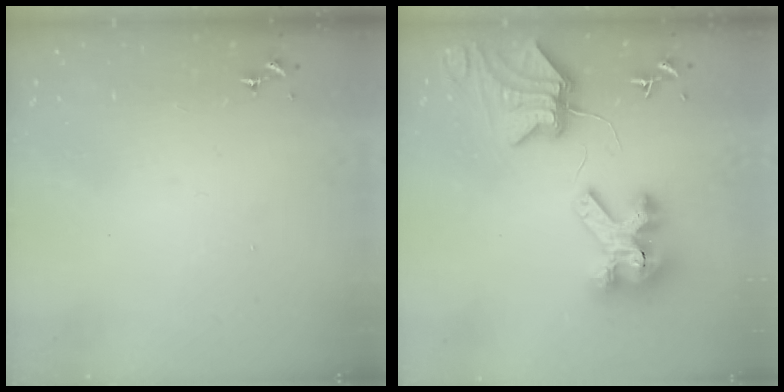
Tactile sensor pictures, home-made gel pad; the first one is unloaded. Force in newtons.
{"total": 10.2, "press": 10.1, "slide": 1.5}